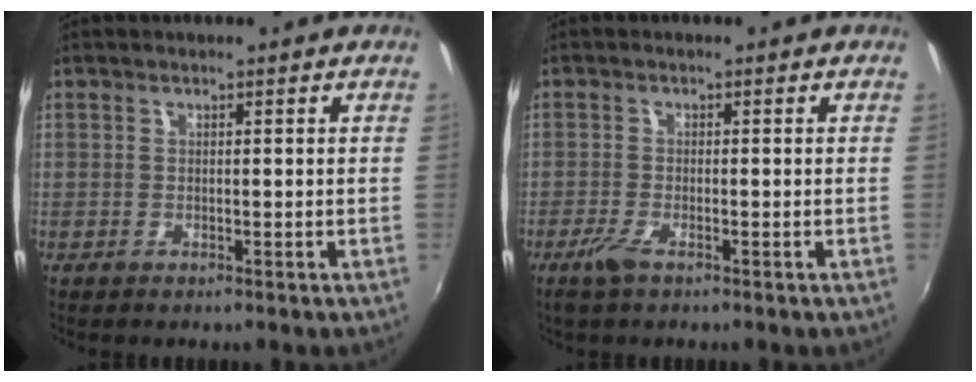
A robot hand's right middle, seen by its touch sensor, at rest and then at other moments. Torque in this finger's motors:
{"motor_torque": [0.63, -0.44, 0.01, 0.05]}